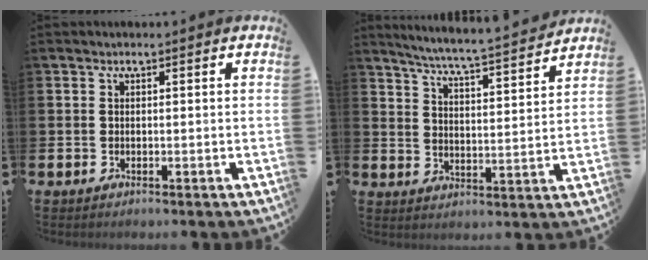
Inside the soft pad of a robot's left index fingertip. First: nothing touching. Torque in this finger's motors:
{"motor_torque": [0.30, -0.55, 0.10, 0.05]}